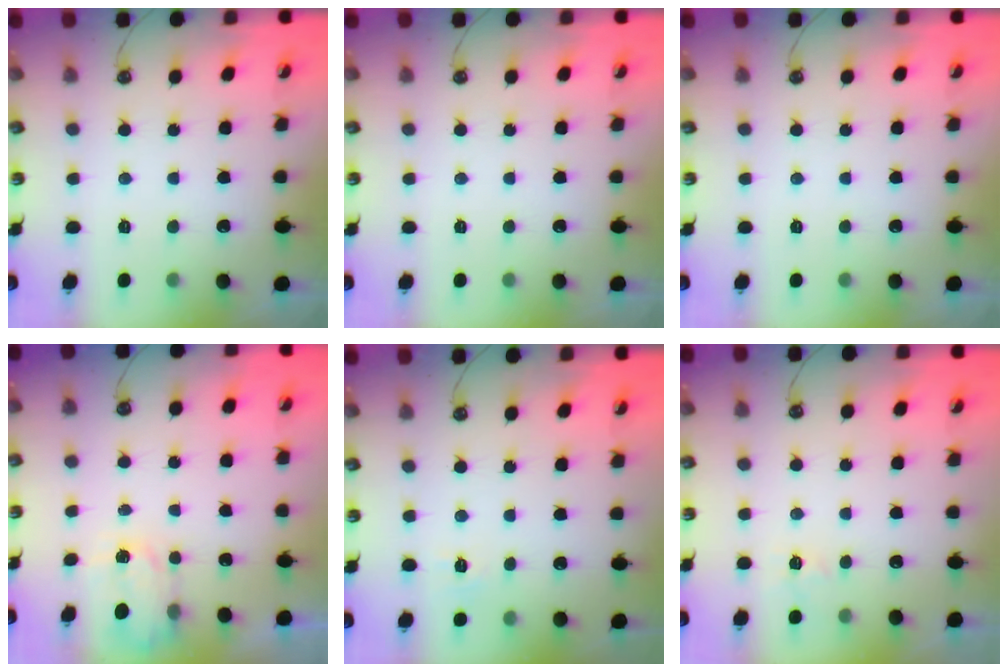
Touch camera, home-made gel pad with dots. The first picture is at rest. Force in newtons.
{"total": 0.0}
{"total": 0.0}
{"total": 2.4, "press": 2.4, "slide": 0.5}
{"total": 5.4, "press": 5.4, "slide": 0.6}
{"total": 3.4, "press": 3.4, "slide": 0.4}